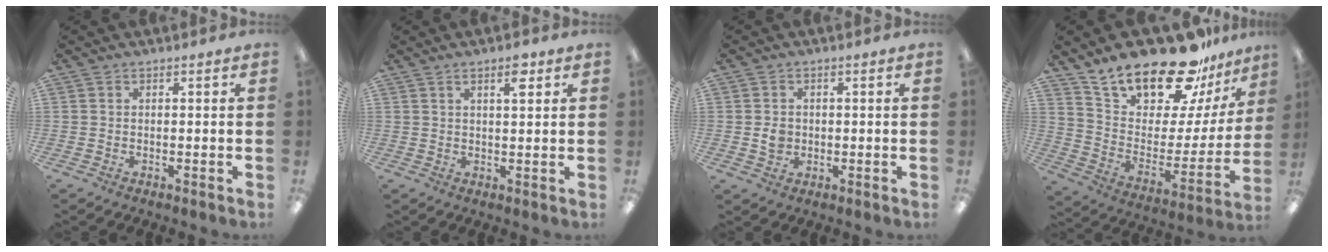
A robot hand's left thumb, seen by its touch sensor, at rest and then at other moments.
{"total": 4.3, "force": [2.6, 1.3, 3.1], "torque": [-0.044, -0.004, 0.039]}
{"total": 3.2, "force": [0.0, 2.8, 1.6], "torque": [-0.022, 0.003, -0.003]}
{"total": 22.8, "force": [19.0, 7.8, 10.0], "torque": [-0.175, -0.135, 0.331]}